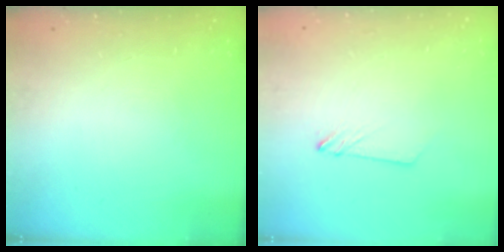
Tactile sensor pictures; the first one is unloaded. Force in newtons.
{"total": 2.4, "press": 2.4, "slide": 0.2}